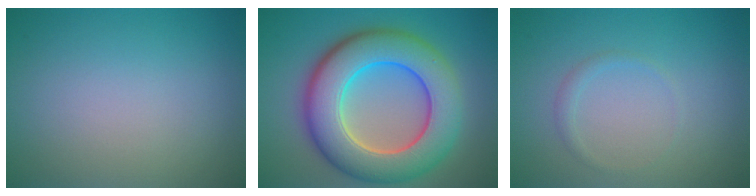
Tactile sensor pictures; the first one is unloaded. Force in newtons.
{"total": 11.3, "press": 11.3, "slide": 0.7}
{"total": 0.9, "press": 0.9, "slide": 0.1}